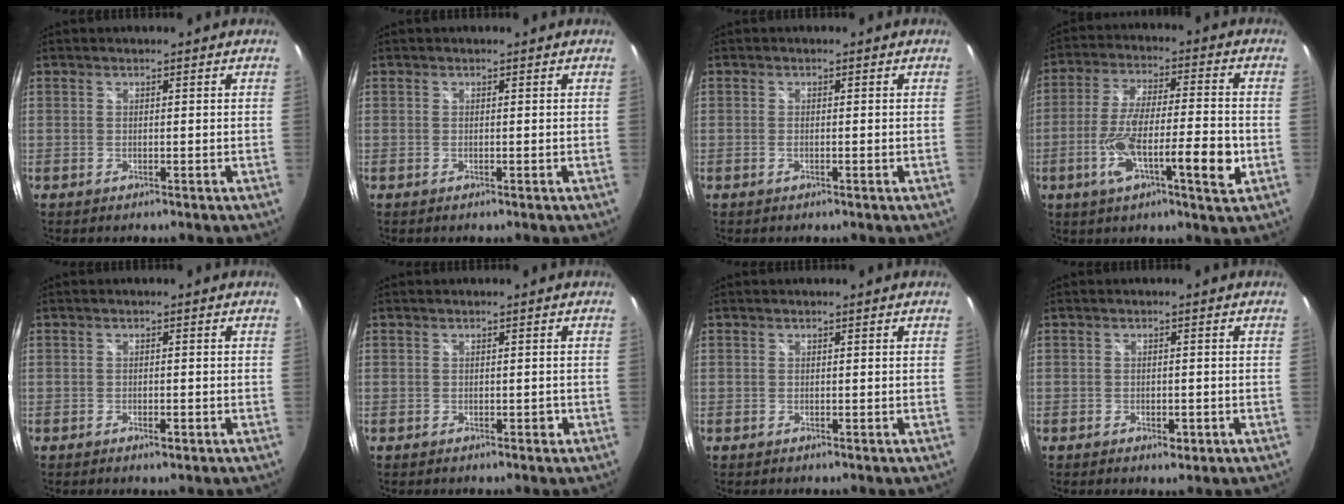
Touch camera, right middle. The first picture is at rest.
{"total": 0.0}
{"total": 0.8, "force": [-0.4, 0.1, 0.7], "torque": [-0.011, -0.001, -0.008]}
{"total": 14.0, "force": [-4.4, 2.1, 13.1], "torque": [-0.242, -0.016, -0.075]}
{"total": 1.5, "force": [-0.8, 0.6, 1.1], "torque": [-0.018, 0.000, -0.012]}
{"total": 0.8, "force": [-0.4, 0.6, 0.4], "torque": [-0.002, 0.000, -0.003]}
{"total": 0.0}
{"total": 1.9, "force": [-0.9, 1.0, 1.3], "torque": [-0.021, -0.001, -0.012]}